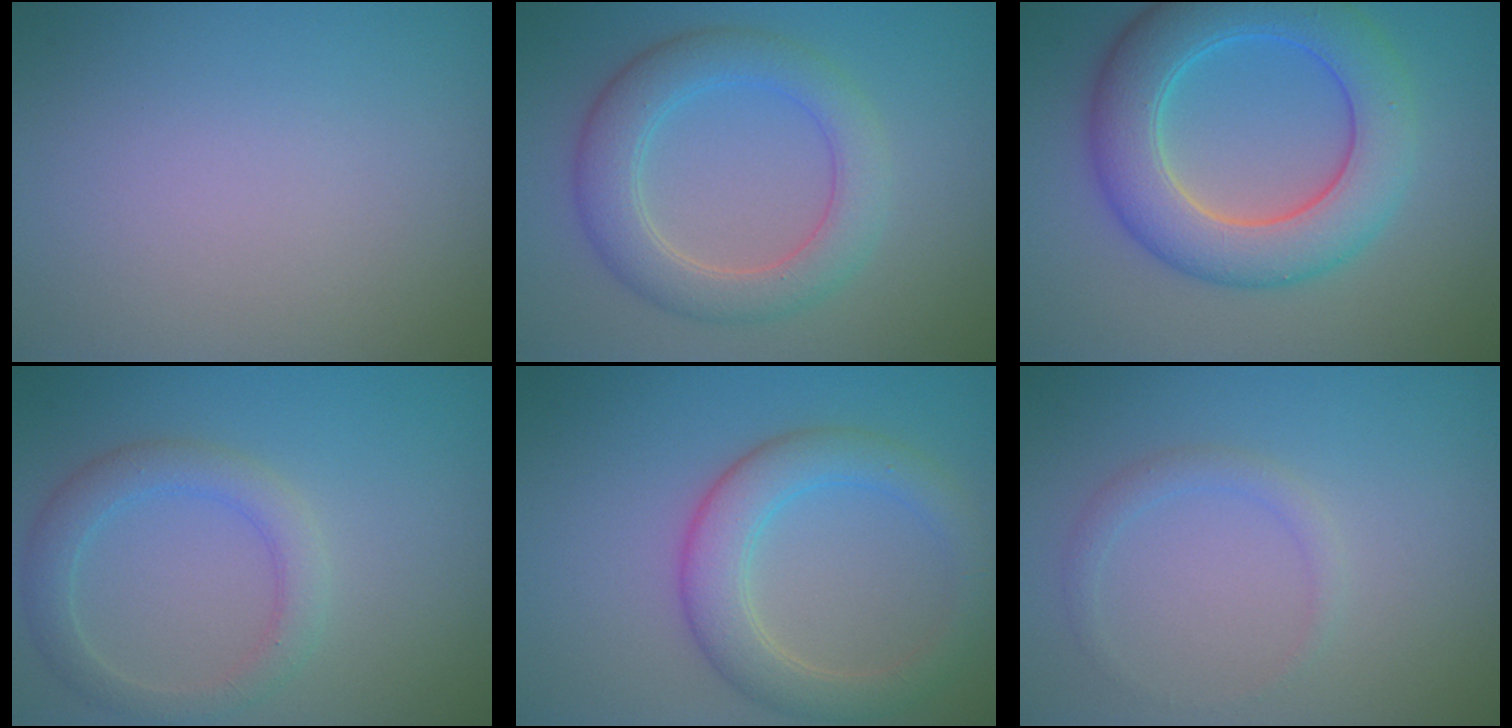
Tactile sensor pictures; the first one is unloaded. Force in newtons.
{"total": 5.0, "press": 5.0, "slide": 0.3}
{"total": 8.1, "press": 8.1, "slide": 0.2}
{"total": 3.1, "press": 3.1, "slide": 0.1}
{"total": 4.8, "press": 4.7, "slide": 0.3}
{"total": 1.3, "press": 1.3, "slide": 0.1}